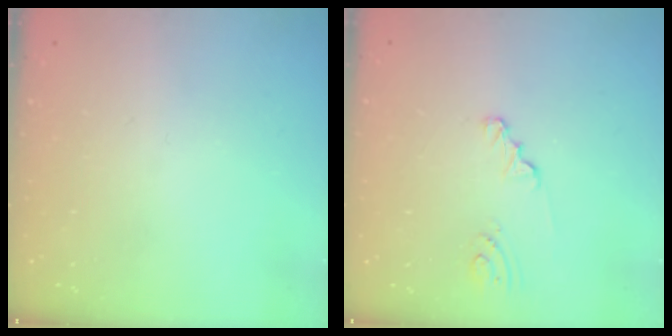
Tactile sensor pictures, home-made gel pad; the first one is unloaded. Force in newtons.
{"total": 1.9, "press": 1.9, "slide": 0.3}